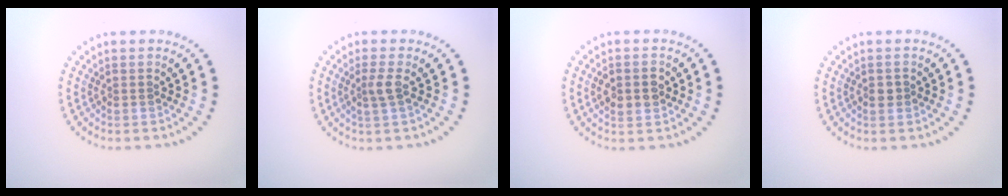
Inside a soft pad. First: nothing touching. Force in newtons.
{"total": 1.6, "press": 1.3, "slide": 1.0}
{"total": 2.9, "press": 2.9, "slide": 0.1}
{"total": 0.9, "press": 0.9, "slide": 0.2}